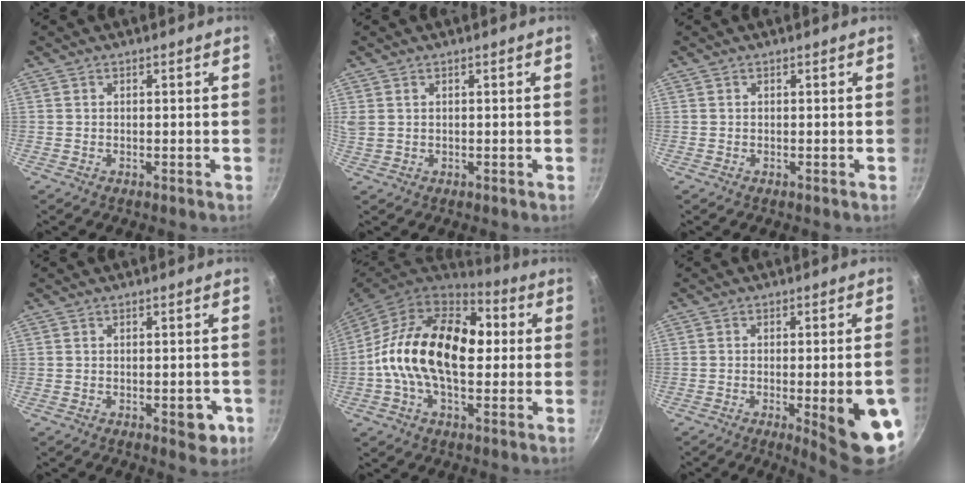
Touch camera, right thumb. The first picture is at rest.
{"total": 2.3, "force": [1.1, 1.5, 1.3], "torque": [-0.022, 0.002, 0.027]}
{"total": 0.0}
{"total": 4.9, "force": [-1.7, 2.4, 3.9], "torque": [-0.030, 0.008, -0.018]}
{"total": 22.2, "force": [1.1, 13.4, 17.6], "torque": [-0.271, 0.030, -0.004]}
{"total": 14.5, "force": [-4.3, 3.3, 13.4], "torque": [-0.147, 0.013, -0.048]}